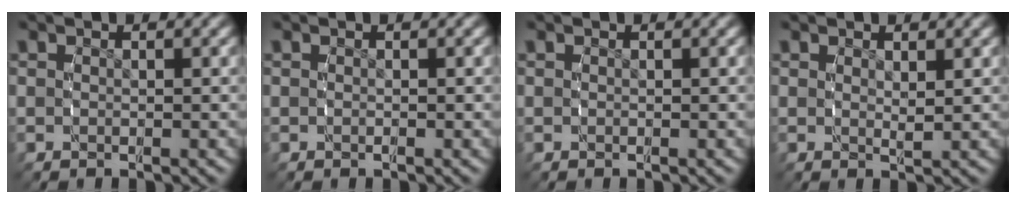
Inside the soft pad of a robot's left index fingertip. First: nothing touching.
{"total": 0.0}
{"total": 0.0}
{"total": 0.8, "force": [0.6, -0.3, 0.4], "torque": [-0.007, -0.009, 0.016]}